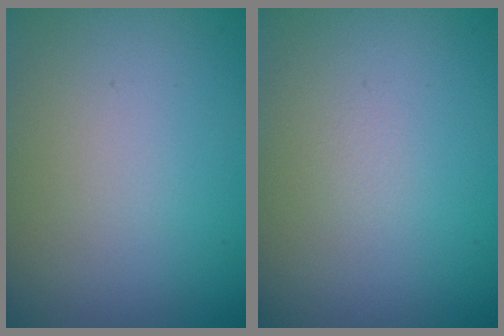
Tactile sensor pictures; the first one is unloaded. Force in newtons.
{"total": 0.0}